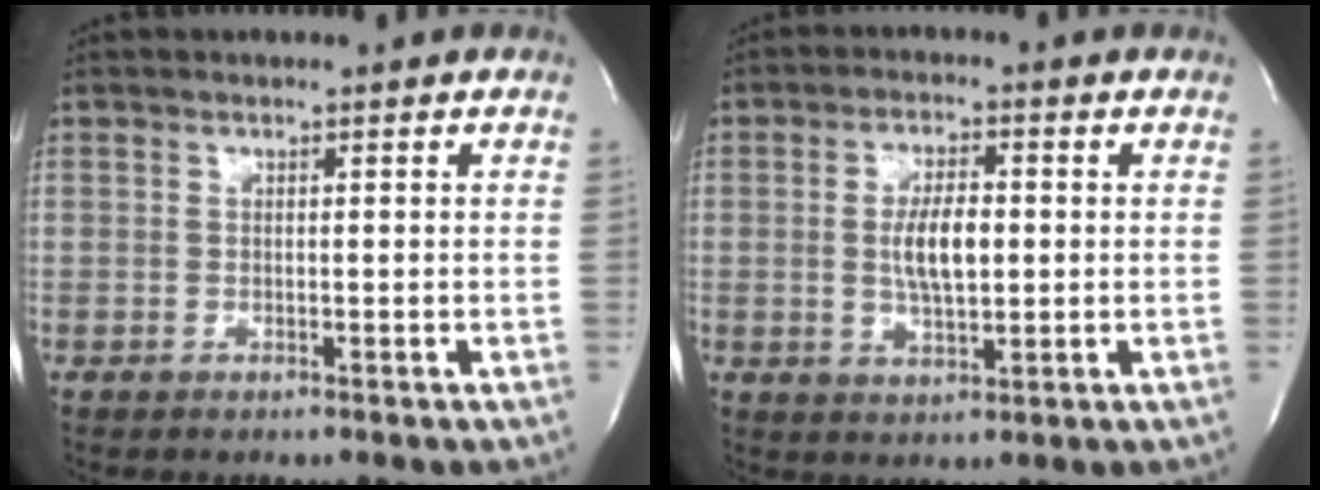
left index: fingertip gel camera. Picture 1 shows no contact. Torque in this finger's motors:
{"motor_torque": [0.94, 0.08, 0.20, 0.07]}